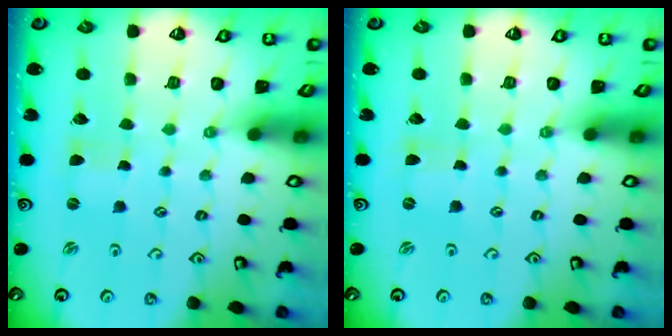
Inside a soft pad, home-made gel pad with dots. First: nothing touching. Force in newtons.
{"total": 0.0}